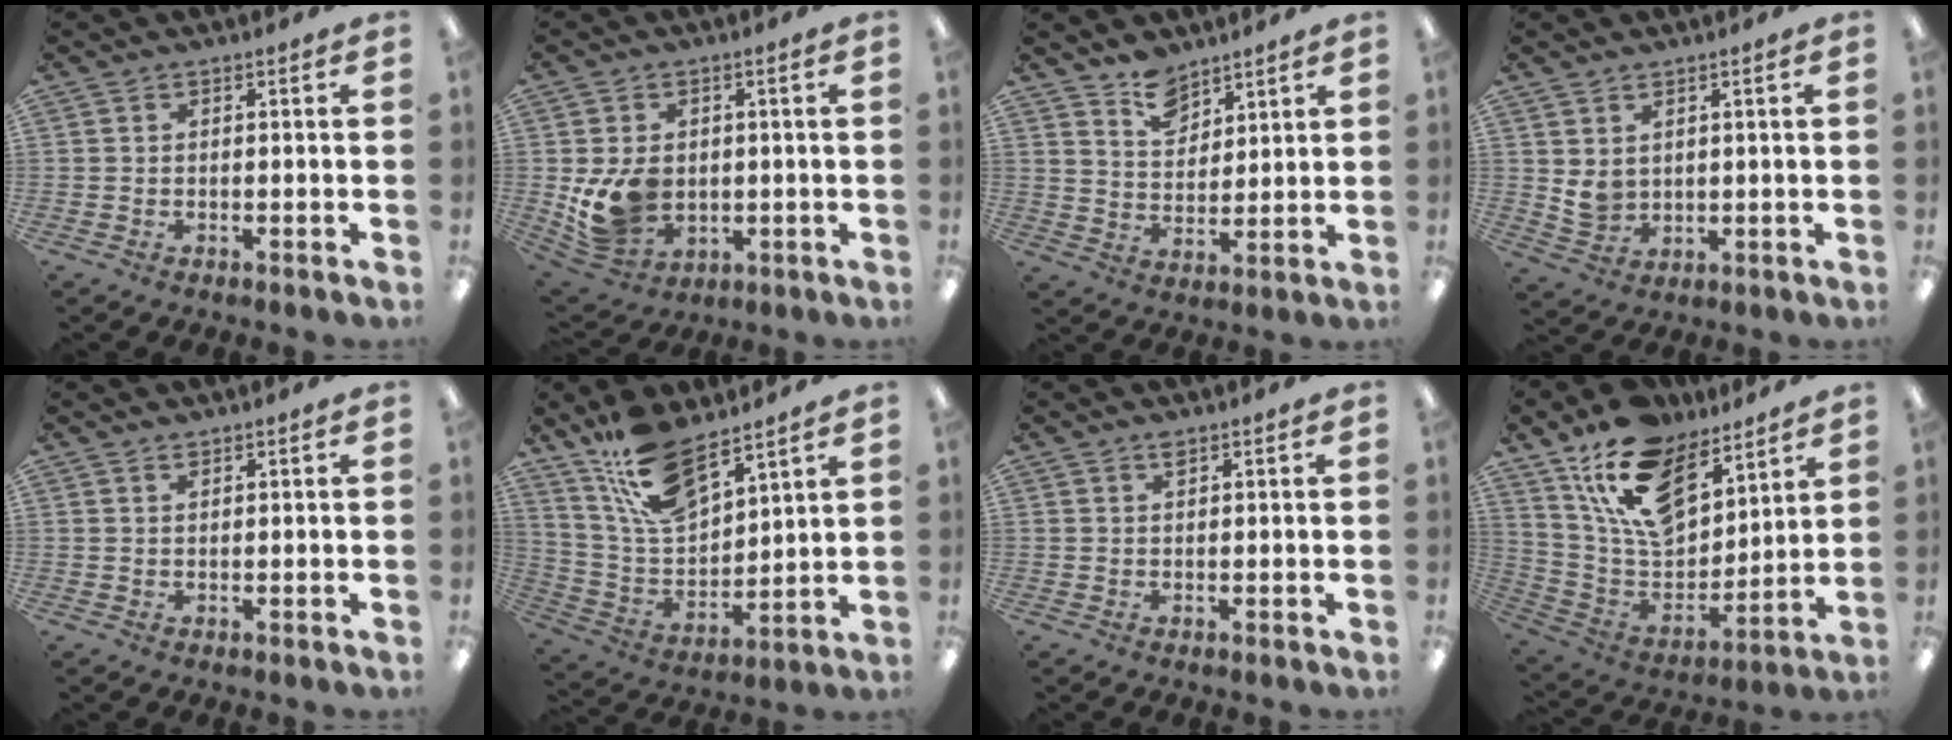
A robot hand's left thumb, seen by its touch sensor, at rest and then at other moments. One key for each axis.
{"total": 10.5, "fx": -0.3, "fy": 8.3, "fz": 6.4, "tx": -0.130, "ty": 0.003, "tz": -0.001}
{"total": 8.1, "fx": 6.5, "fy": 4.4, "fz": 2.0, "tx": -0.031, "ty": -0.035, "tz": 0.121}
{"total": 4.0, "fx": 2.3, "fy": 3.0, "fz": 1.5, "tx": -0.018, "ty": -0.011, "tz": 0.042}
{"total": 0.8, "fx": 0.8, "fy": 0.2, "fz": 0.2, "tx": -0.004, "ty": 0.001, "tz": 0.014}
{"total": 15.3, "fx": 11.6, "fy": 6.1, "fz": 8.0, "tx": -0.174, "ty": -0.053, "tz": 0.214}
{"total": 1.2, "fx": 0.9, "fy": 0.4, "fz": 0.7, "tx": -0.017, "ty": 0.002, "tz": 0.017}
{"total": 18.5, "fx": 12.4, "fy": 10.3, "fz": 9.2, "tx": -0.179, "ty": -0.063, "tz": 0.231}